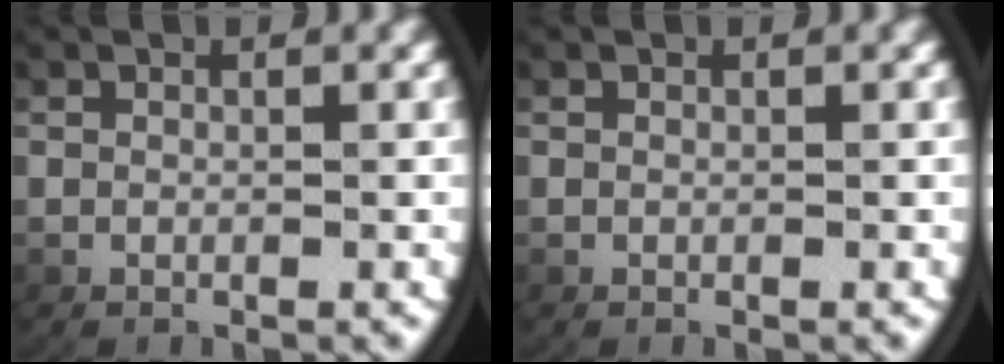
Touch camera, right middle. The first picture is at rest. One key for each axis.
{"total": 0.0}